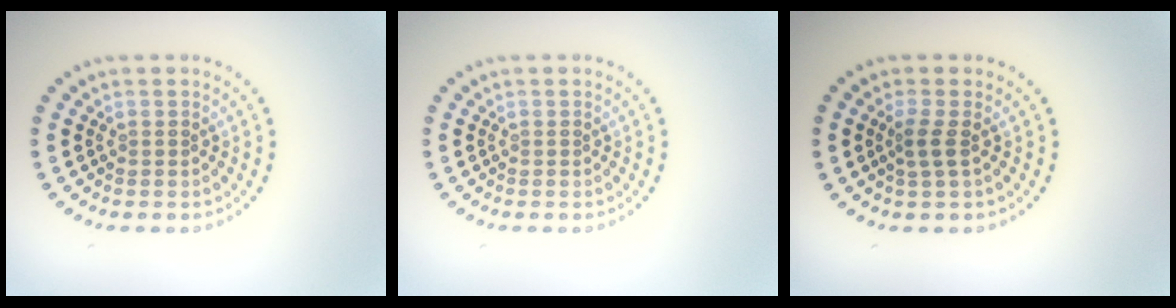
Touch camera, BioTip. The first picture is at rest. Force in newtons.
{"total": 0.0}
{"total": 1.6, "press": 1.3, "slide": 1.0}